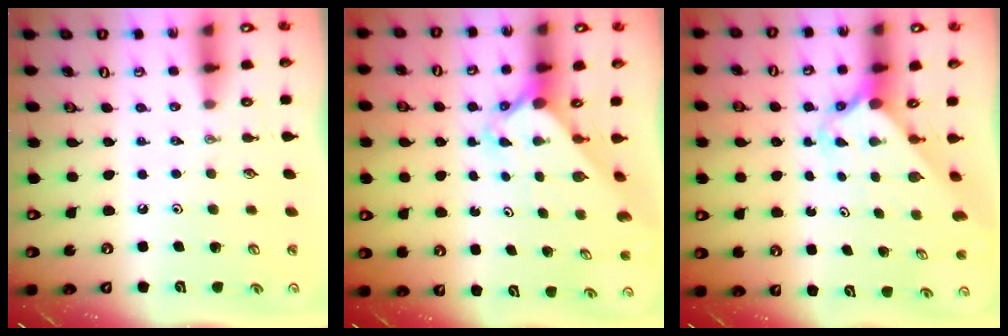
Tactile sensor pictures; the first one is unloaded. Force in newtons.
{"total": 2.3, "press": 2.3, "slide": 0.1}
{"total": 2.3, "press": 2.3, "slide": 0.1}